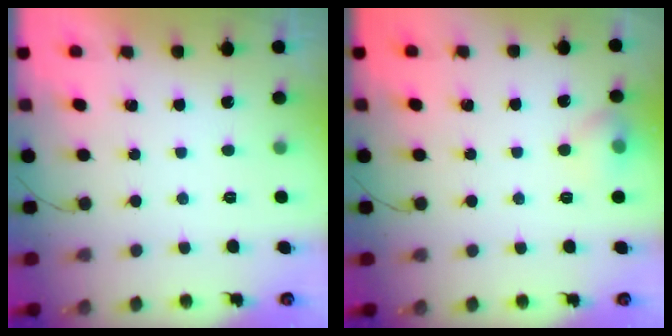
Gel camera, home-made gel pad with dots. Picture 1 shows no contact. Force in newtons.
{"total": 6.3, "press": 6.0, "slide": 1.9}